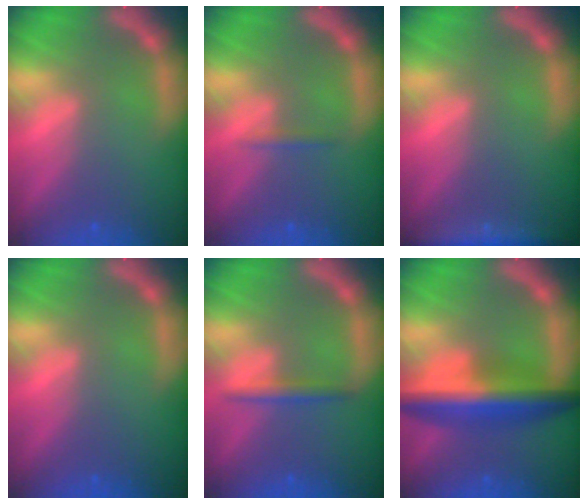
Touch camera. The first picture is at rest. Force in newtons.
{"total": 0.9}
{"total": 3.9}
{"total": 0.0}
{"total": 1.9}
{"total": 8.0}